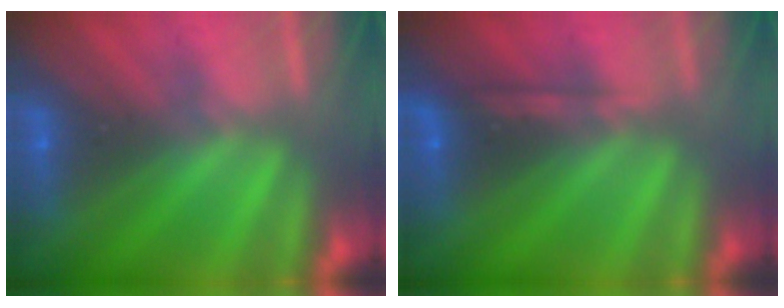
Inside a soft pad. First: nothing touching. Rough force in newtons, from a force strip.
{"total": 2.2}